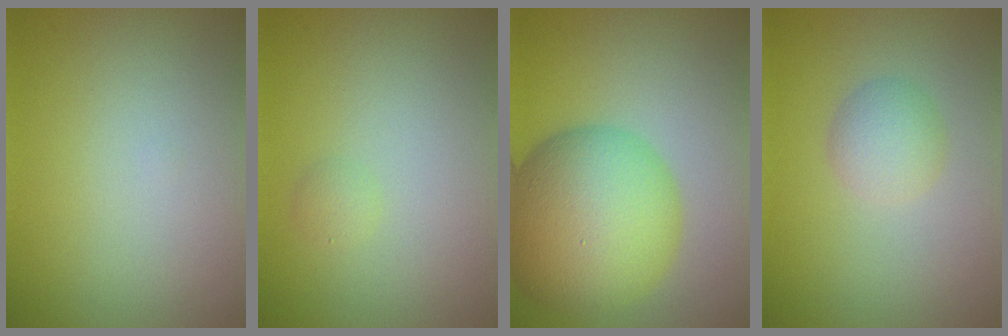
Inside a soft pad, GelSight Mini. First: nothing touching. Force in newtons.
{"total": 0.8, "press": 0.8, "slide": 0.1}
{"total": 11.6, "press": 11.6, "slide": 0.4}
{"total": 2.3, "press": 2.3, "slide": 0.1}